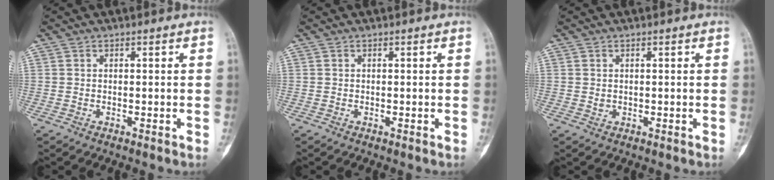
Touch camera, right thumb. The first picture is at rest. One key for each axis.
{"total": 0.0}
{"total": 0.7, "fx": 0.1, "fy": 0.6, "fz": 0.3, "tx": -0.004, "ty": 0.000, "tz": 0.003}